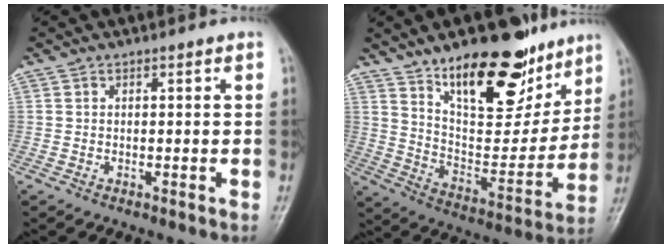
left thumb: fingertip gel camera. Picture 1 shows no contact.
{"total": 23.0, "force": [14.8, 10.0, 14.6], "torque": [-0.165, -0.079, 0.242]}